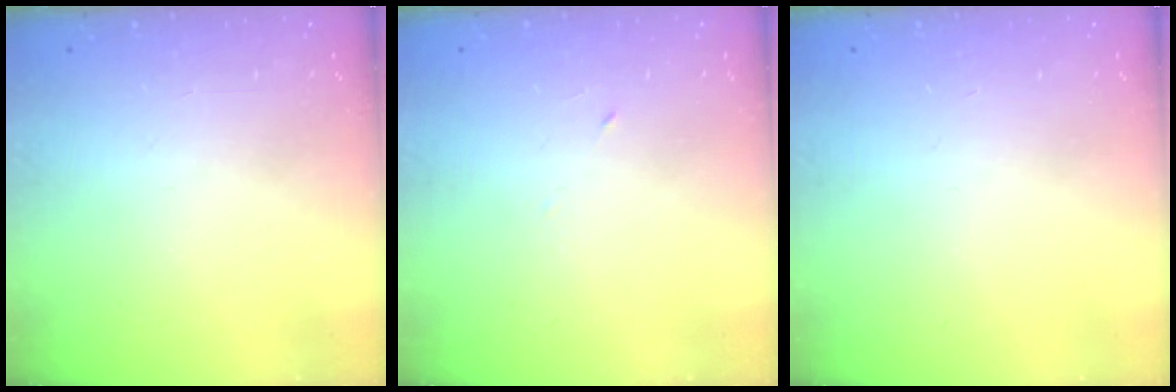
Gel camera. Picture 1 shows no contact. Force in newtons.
{"total": 2.7, "press": 2.5, "slide": 1.0}
{"total": 0.0}